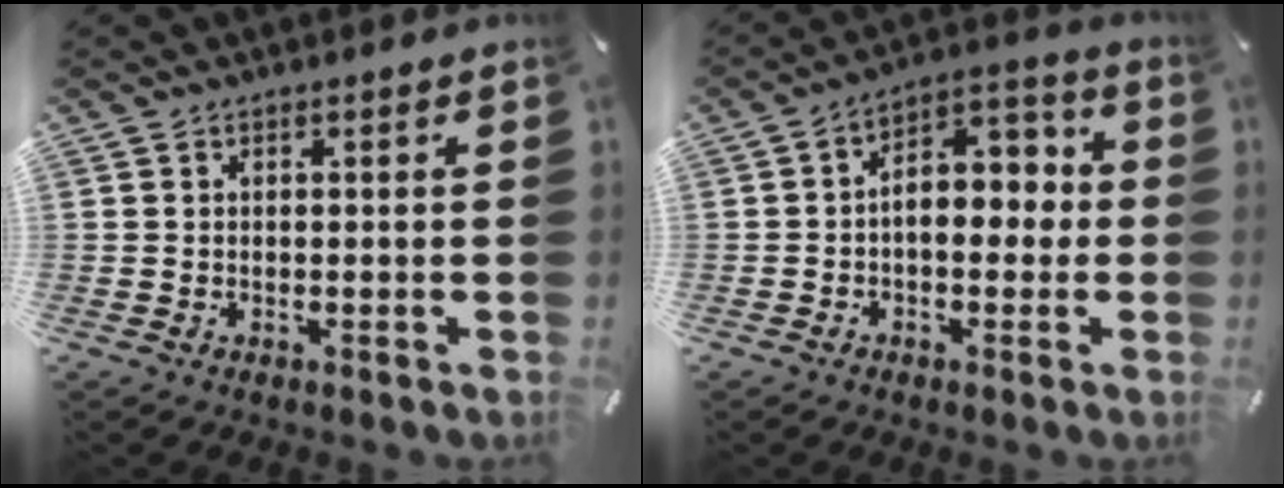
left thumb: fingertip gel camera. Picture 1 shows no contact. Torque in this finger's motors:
{"motor_torque": [0.20, 1.10, 1.19, -0.02, 0.23]}